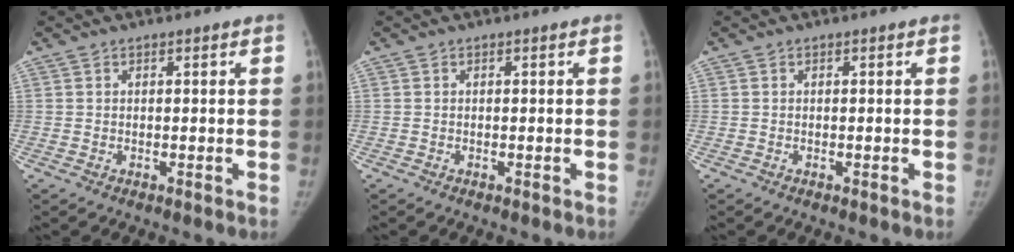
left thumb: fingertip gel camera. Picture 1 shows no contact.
{"total": 0.0}
{"total": 0.0}